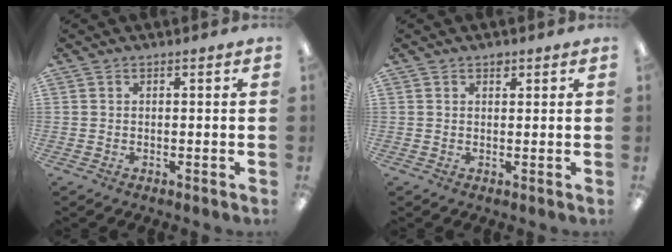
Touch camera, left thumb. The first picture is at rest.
{"total": 1.7, "force": [1.2, 1.0, 0.6], "torque": [-0.006, -0.002, 0.021]}